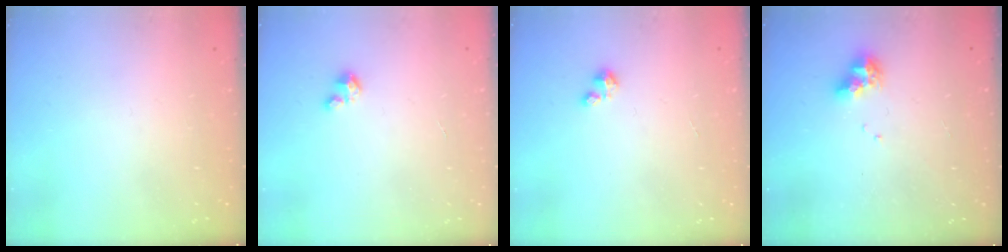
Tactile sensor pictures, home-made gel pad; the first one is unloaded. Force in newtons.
{"total": 2.7, "press": 2.7, "slide": 0.2}
{"total": 1.2, "press": 1.2, "slide": 0.2}
{"total": 8.3, "press": 8.3, "slide": 1.1}